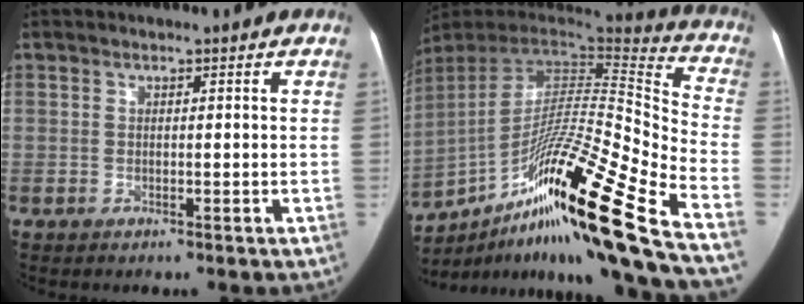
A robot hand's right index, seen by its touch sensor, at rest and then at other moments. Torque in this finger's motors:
{"motor_torque": [1.09, -1.04, 0.58, 0.21]}